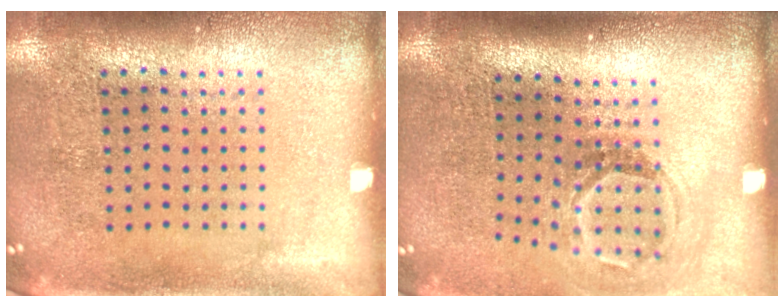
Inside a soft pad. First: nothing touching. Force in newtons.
{"total": 1.8, "press": 1.2, "slide": 1.4}